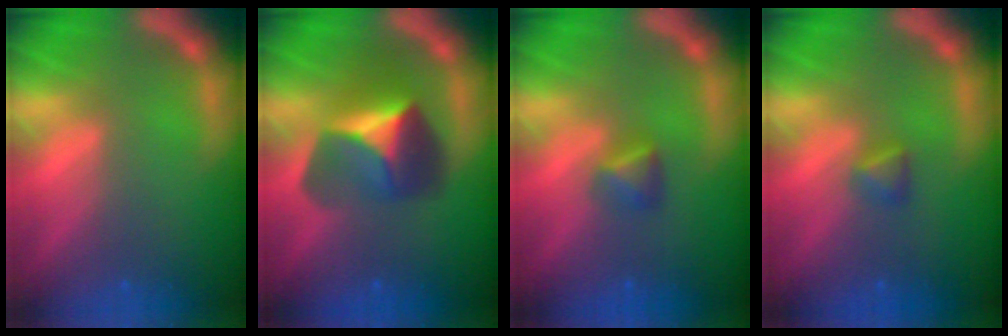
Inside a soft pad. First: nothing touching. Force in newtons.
{"total": 5.9}
{"total": 1.9}
{"total": 1.4}